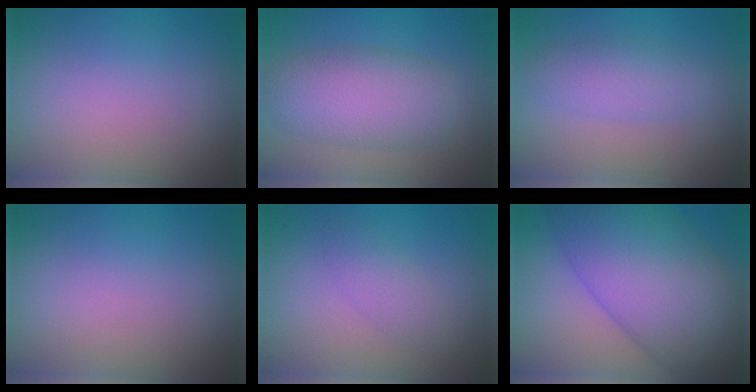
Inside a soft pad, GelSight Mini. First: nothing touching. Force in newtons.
{"total": 5.7, "press": 5.7, "slide": 0.1}
{"total": 2.9, "press": 2.9, "slide": 0.1}
{"total": 0.0}
{"total": 1.8, "press": 1.8, "slide": 0.2}
{"total": 12.3, "press": 12.3, "slide": 0.2}